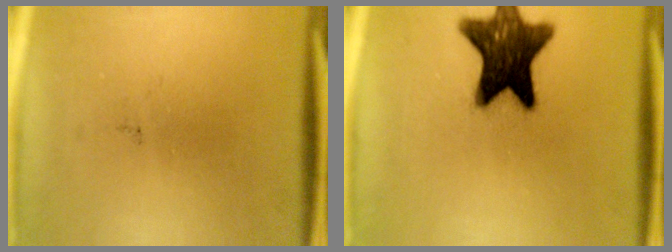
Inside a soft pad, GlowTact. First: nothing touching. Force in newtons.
{"total": 14.8}